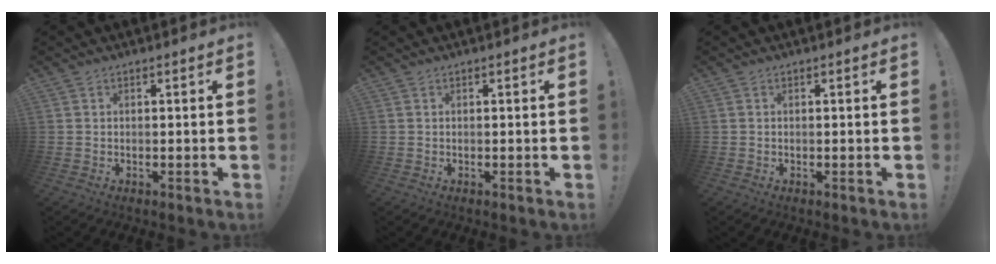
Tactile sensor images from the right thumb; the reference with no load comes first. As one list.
[{"total": 0.0}, {"total": 0.0}]